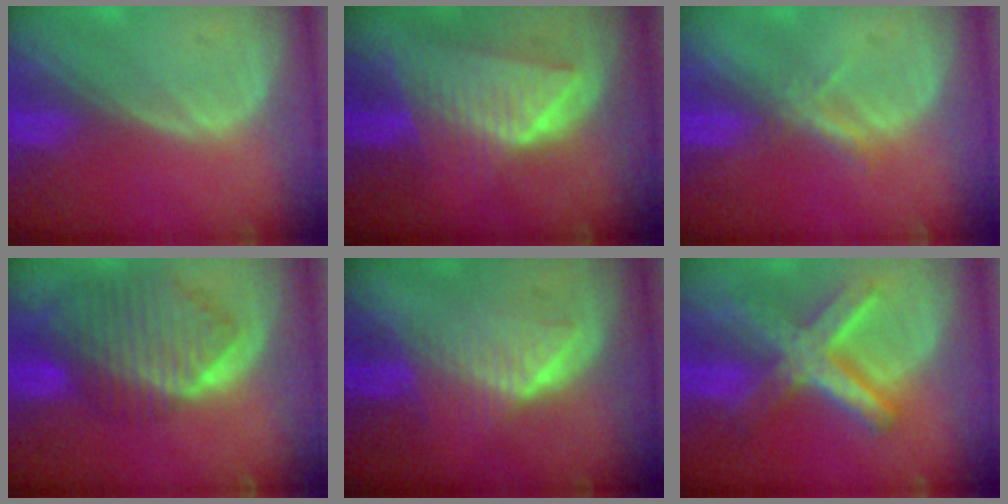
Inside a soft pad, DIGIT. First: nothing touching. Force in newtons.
{"total": 8.4, "press": 7.6, "slide": 3.7}
{"total": 2.3, "press": 2.1, "slide": 0.9}
{"total": 10.1, "press": 8.8, "slide": 5.1}
{"total": 6.4, "press": 6.0, "slide": 2.2}
{"total": 9.0, "press": 9.0, "slide": 0.6}